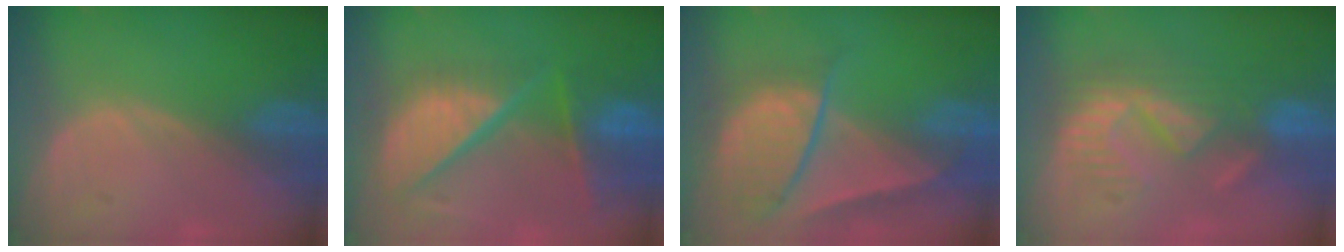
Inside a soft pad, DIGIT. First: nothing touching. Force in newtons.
{"total": 12.0, "press": 10.0, "slide": 6.6}
{"total": 9.4, "press": 8.1, "slide": 4.7}
{"total": 8.9, "press": 8.1, "slide": 3.6}